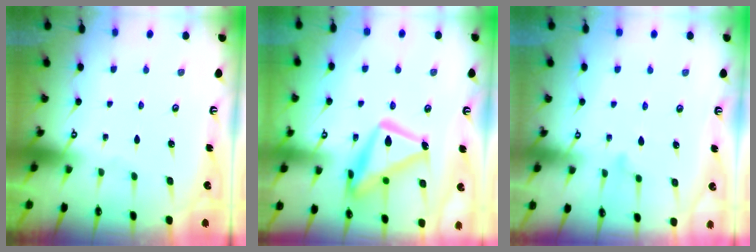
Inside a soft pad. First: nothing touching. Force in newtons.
{"total": 17.0, "press": 17.0, "slide": 1.4}
{"total": 7.3, "press": 7.2, "slide": 0.6}